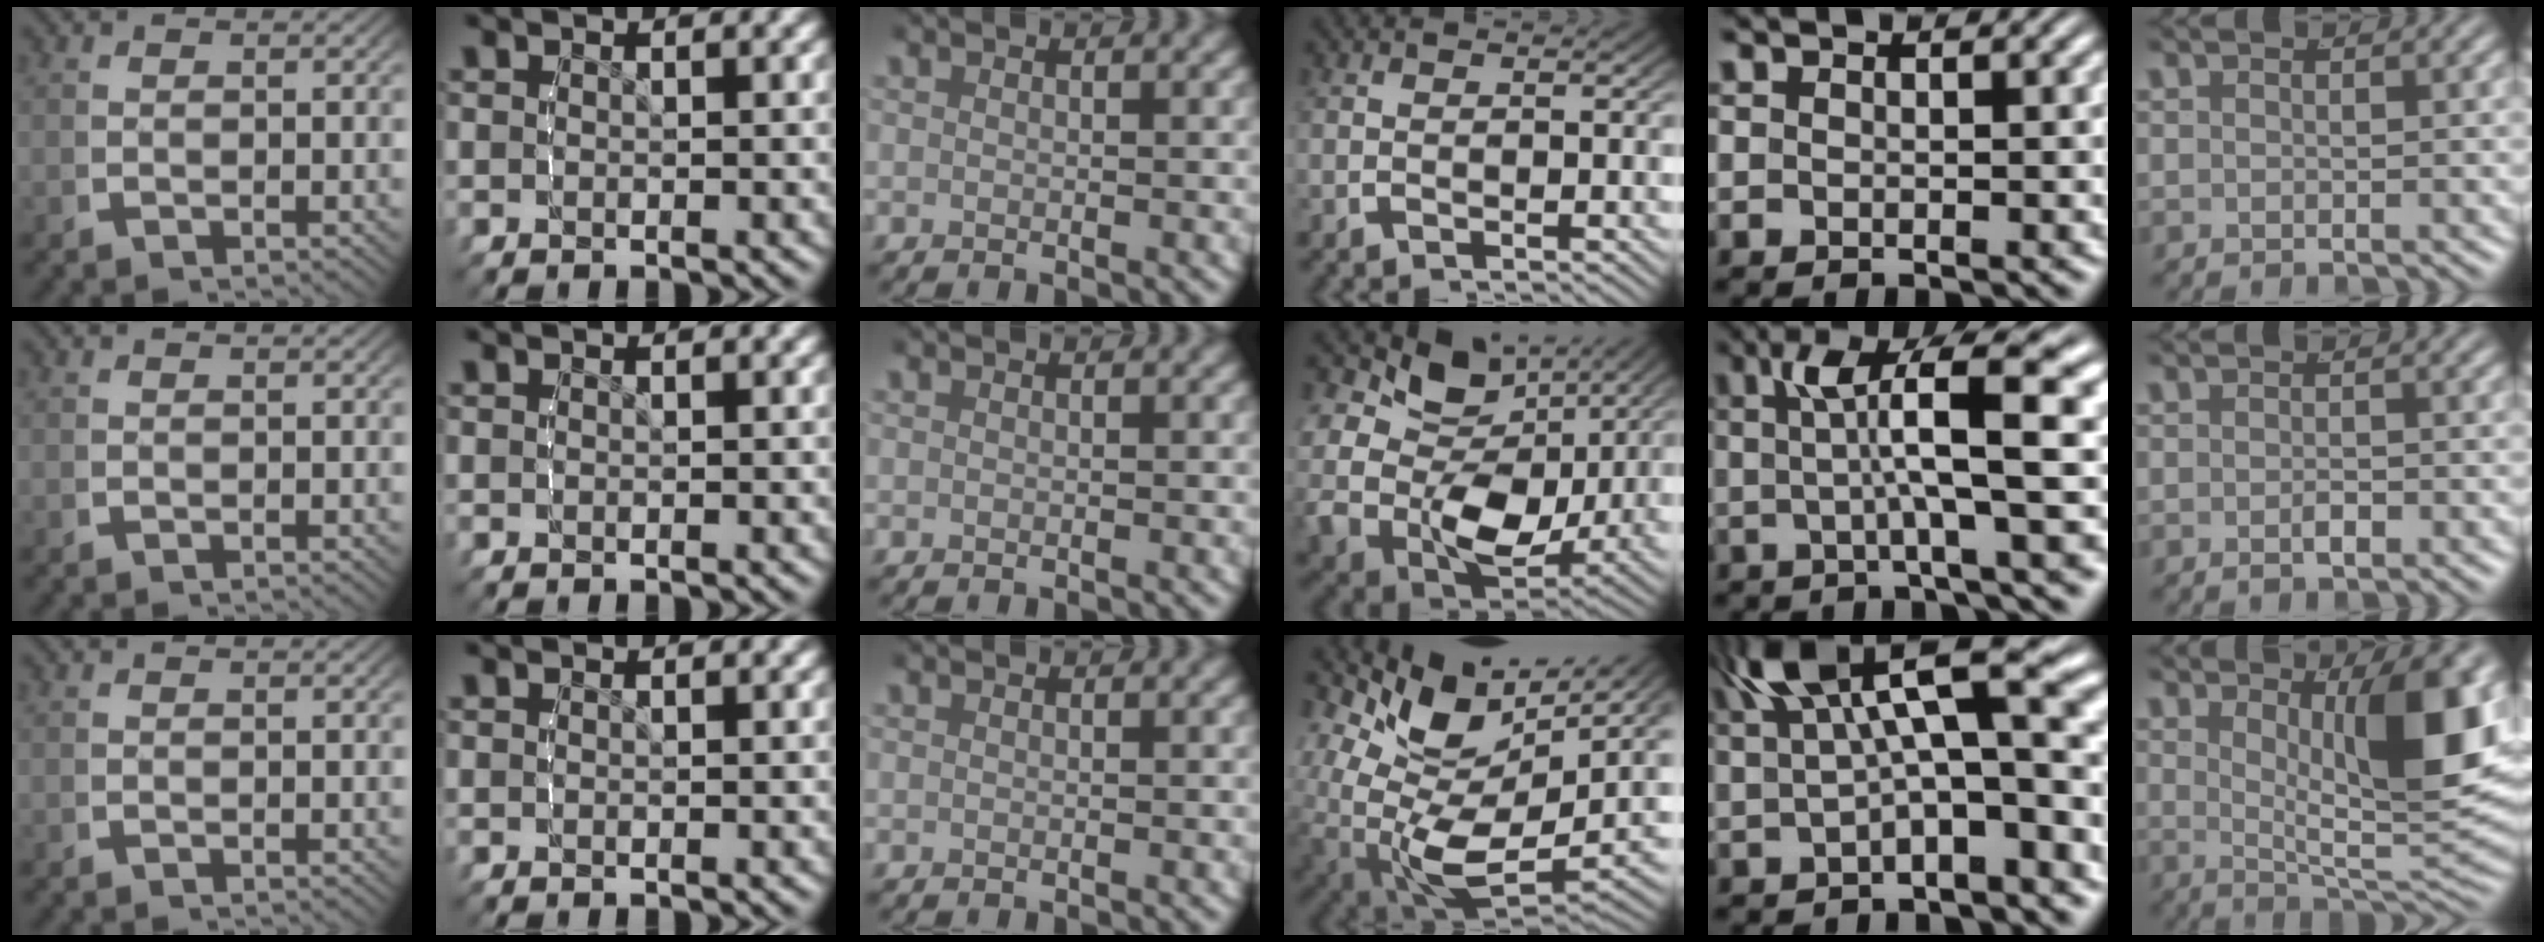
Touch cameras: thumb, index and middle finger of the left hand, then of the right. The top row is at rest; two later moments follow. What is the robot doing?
{"motion": "lift_and_place", "object": "stress ball aka squeeze ball"}